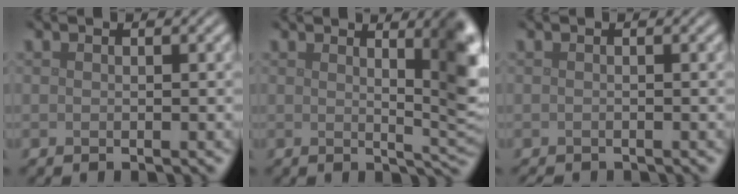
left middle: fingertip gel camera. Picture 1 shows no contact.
{"total": 7.2, "force": [2.2, 2.0, 6.6], "torque": [-0.055, 0.003, 0.033]}
{"total": 1.1, "force": [-1.1, 0.1, 0.1], "torque": [0.003, -0.005, -0.017]}